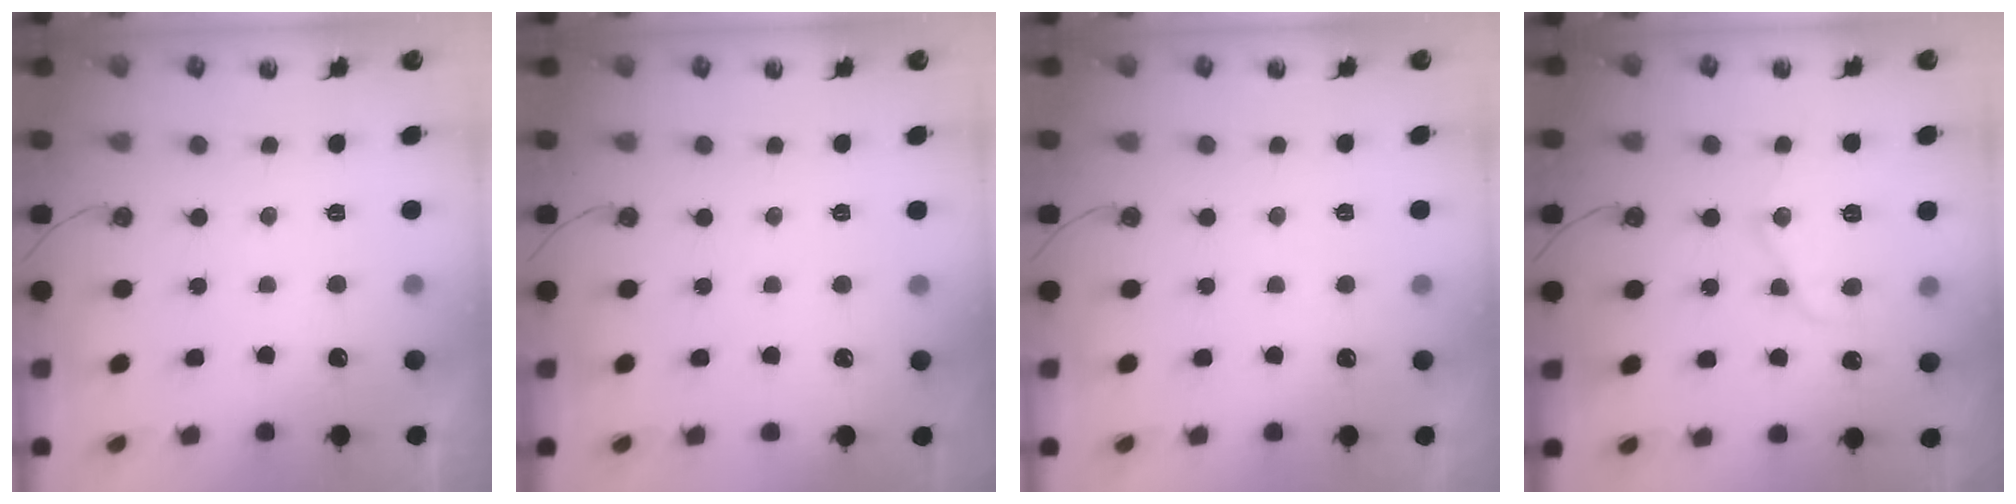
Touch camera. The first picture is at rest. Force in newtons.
{"total": 2.5, "press": 2.5, "slide": 0.3}
{"total": 3.3, "press": 3.2, "slide": 0.5}
{"total": 13.3, "press": 13.2, "slide": 0.9}